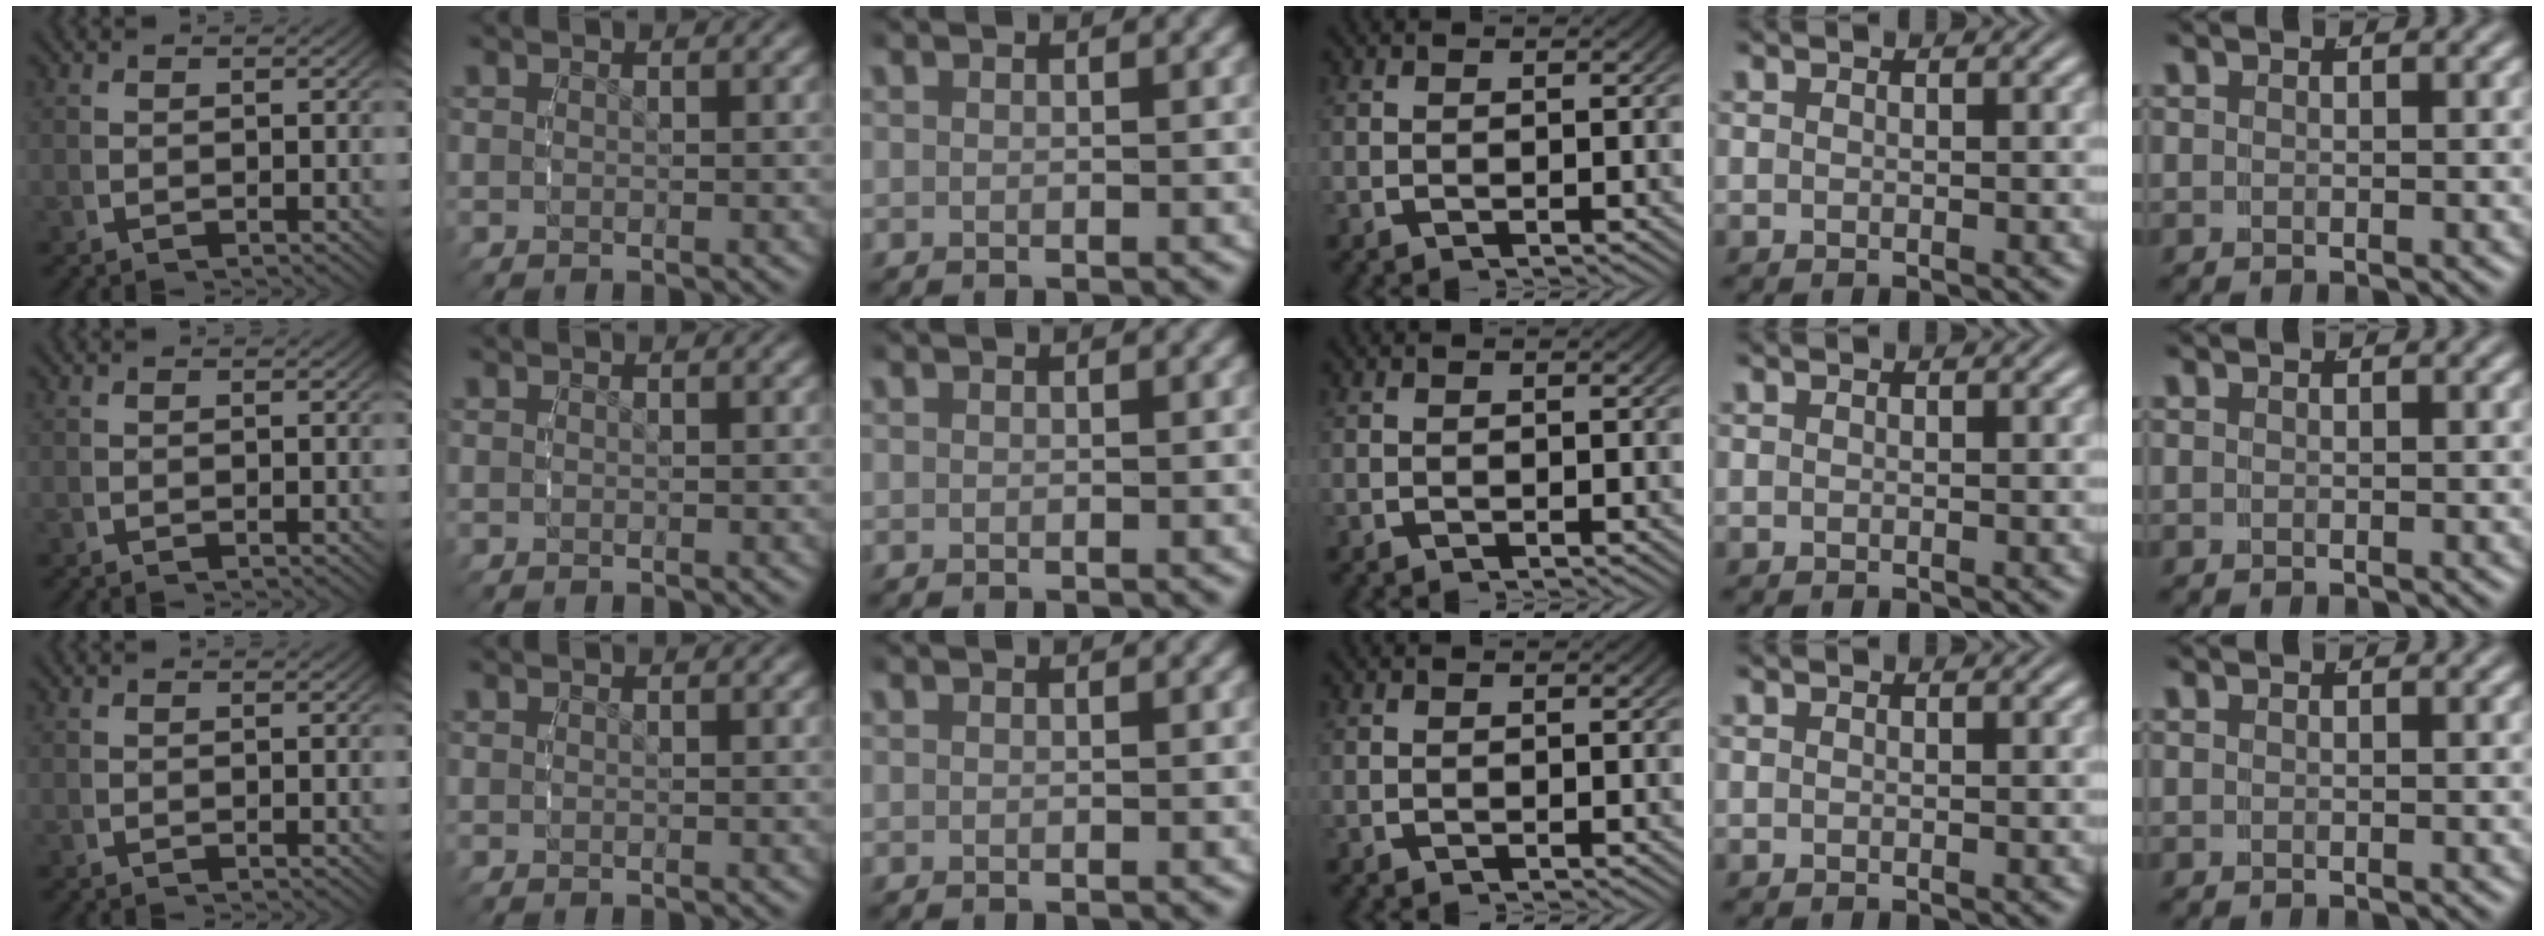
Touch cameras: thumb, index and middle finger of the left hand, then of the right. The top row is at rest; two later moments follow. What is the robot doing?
{"motion": "reach", "object": "photo album"}